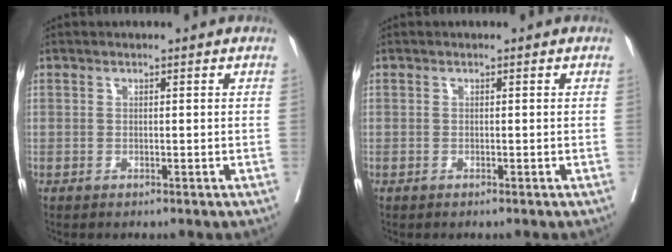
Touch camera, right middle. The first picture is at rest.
{"total": 0.0}